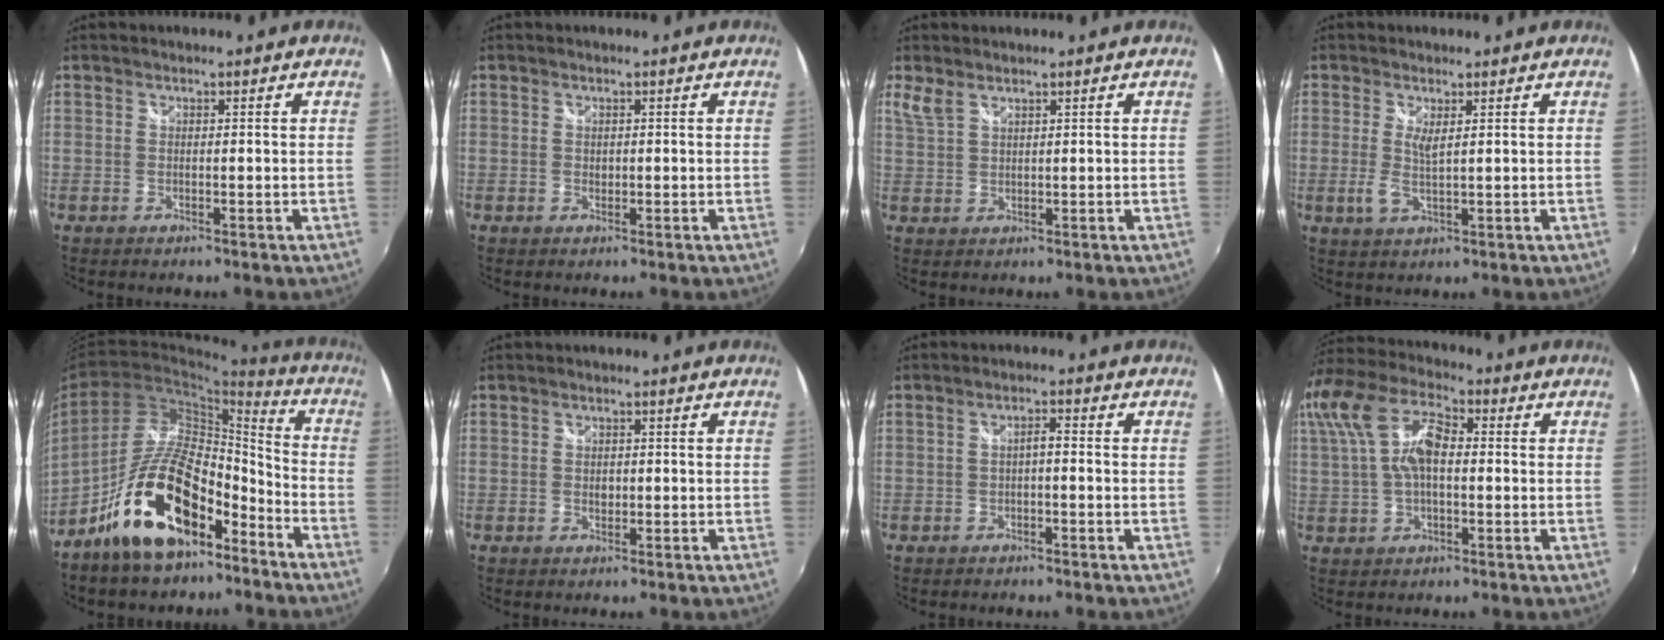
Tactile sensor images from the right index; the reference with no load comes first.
{"total": 0.7, "force": [0.1, 0.6, 0.3], "torque": [-0.003, 0.000, 0.002]}
{"total": 2.7, "force": [1.9, 0.9, 1.6], "torque": [-0.035, 0.000, 0.042]}
{"total": 3.1, "force": [0.5, 0.7, 3.0], "torque": [-0.062, -0.007, 0.008]}
{"total": 17.8, "force": [-11.3, 7.7, 11.5], "torque": [-0.205, 0.023, -0.190]}
{"total": 1.4, "force": [-0.1, 1.1, 0.9], "torque": [-0.013, 0.001, -0.002]}
{"total": 1.7, "force": [-0.8, 0.5, 1.4], "torque": [-0.026, 0.004, -0.013]}
{"total": 14.0, "force": [2.3, 7.4, 11.7], "torque": [-0.234, 0.019, 0.040]}